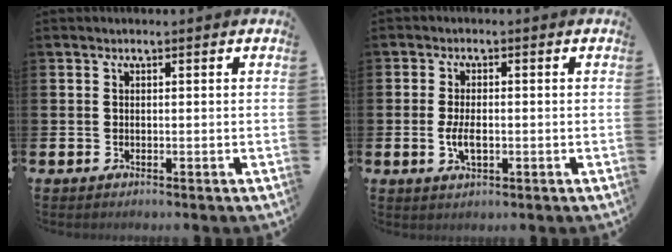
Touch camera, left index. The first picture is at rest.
{"total": 3.3, "force": [-0.4, 1.6, 2.9], "torque": [-0.041, -0.003, -0.010]}